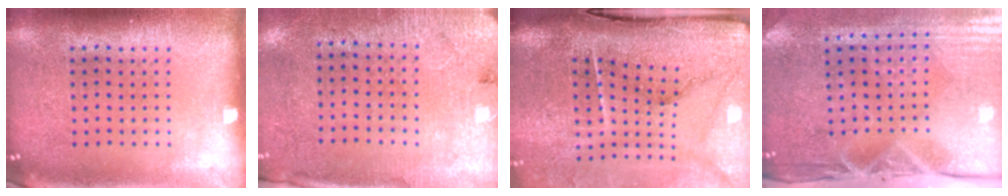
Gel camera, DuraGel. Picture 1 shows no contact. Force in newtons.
{"total": 2.6, "press": 2.2, "slide": 1.4}
{"total": 4.7, "press": 3.7, "slide": 2.9}
{"total": 5.0, "press": 4.1, "slide": 2.8}